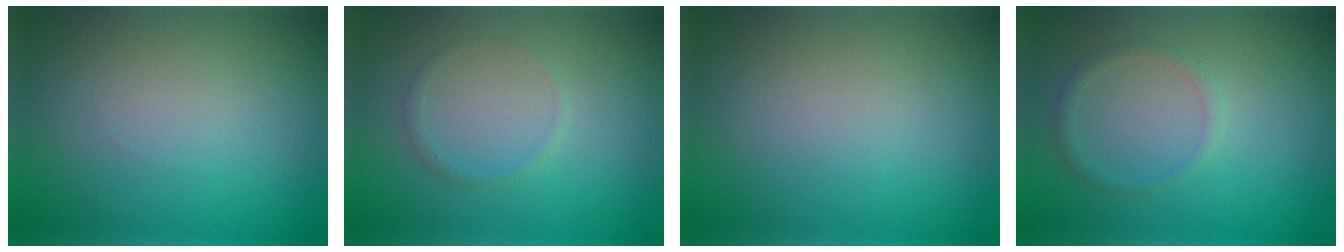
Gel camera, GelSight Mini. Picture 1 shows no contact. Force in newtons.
{"total": 0.7, "press": 0.7, "slide": 0.0}
{"total": 0.0}
{"total": 1.1, "press": 1.1, "slide": 0.0}